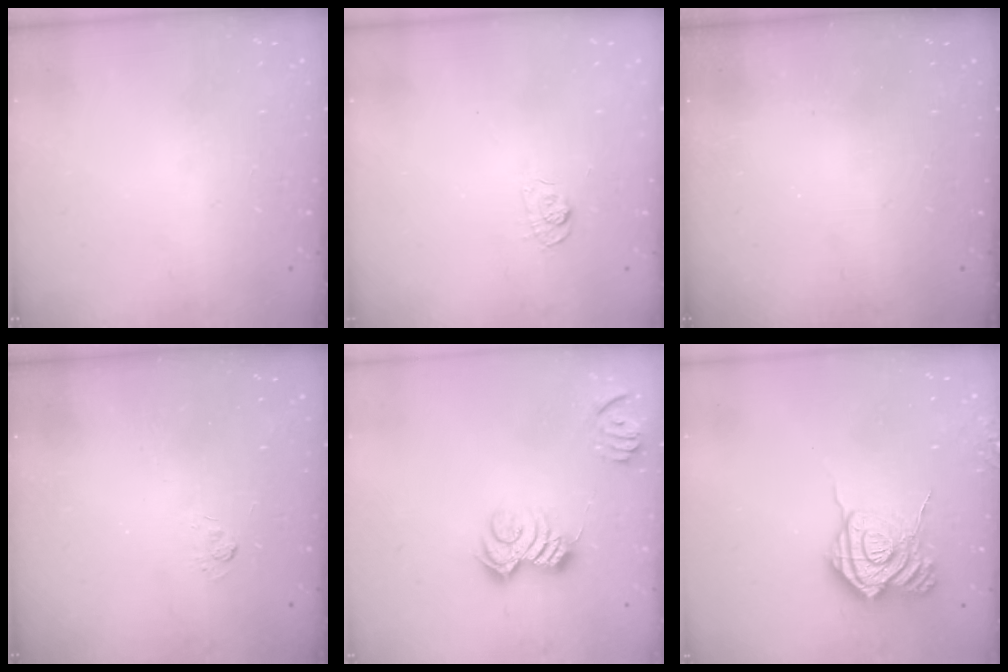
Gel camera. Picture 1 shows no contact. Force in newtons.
{"total": 3.8, "press": 3.4, "slide": 1.6}
{"total": 2.6, "press": 2.5, "slide": 0.8}
{"total": 2.1, "press": 1.5, "slide": 1.4}
{"total": 9.4, "press": 9.4, "slide": 0.4}
{"total": 14.1, "press": 14.0, "slide": 1.3}